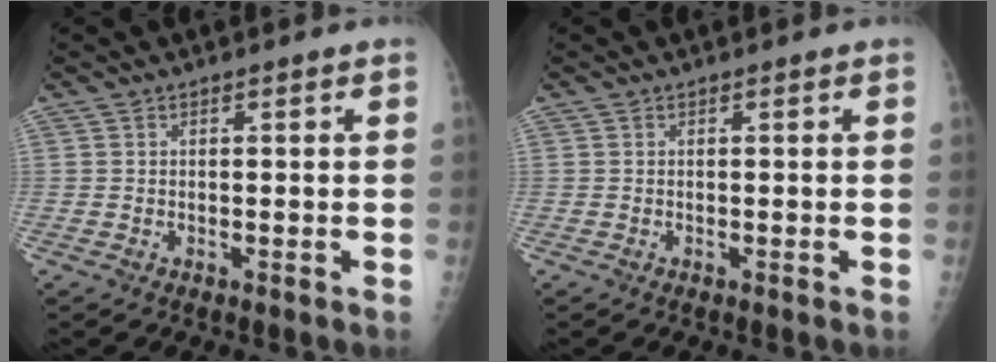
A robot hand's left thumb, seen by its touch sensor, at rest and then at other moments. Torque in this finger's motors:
{"motor_torque": [0.25, 0.15, 0.00, 0.00, 0.01]}